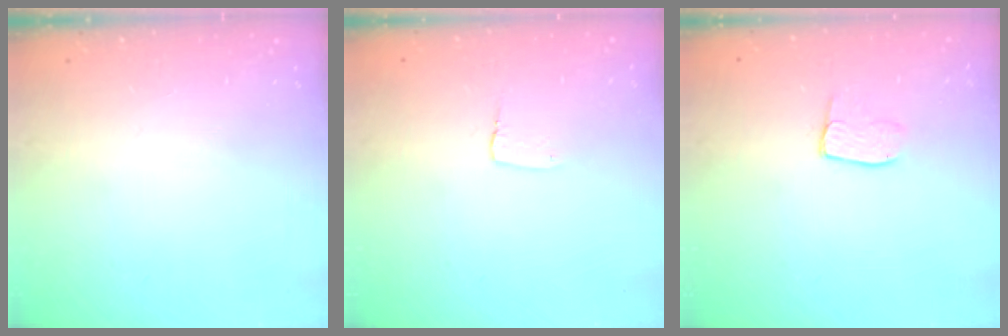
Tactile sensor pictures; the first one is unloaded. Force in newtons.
{"total": 2.7, "press": 2.7, "slide": 0.2}
{"total": 5.3, "press": 5.3, "slide": 0.4}